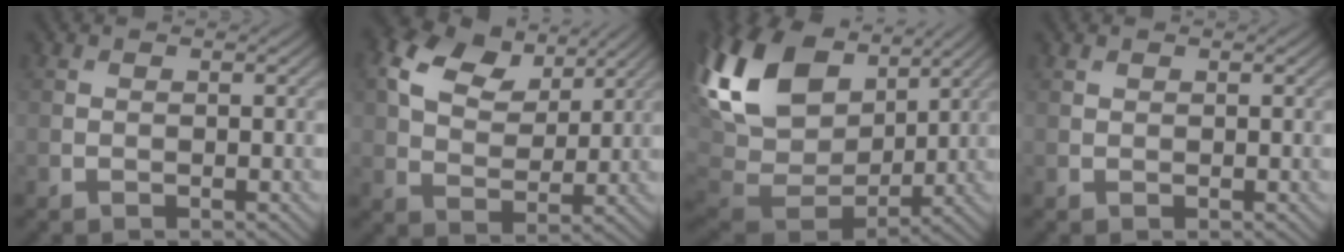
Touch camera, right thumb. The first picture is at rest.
{"total": 9.9, "force": [4.6, 6.1, 6.2], "torque": [-0.145, 0.014, 0.082]}
{"total": 17.8, "force": [5.8, 11.7, 12.1], "torque": [-0.301, 0.011, 0.119]}
{"total": 0.5, "force": [0.5, 0.2, 0.2], "torque": [-0.007, 0.000, 0.011]}